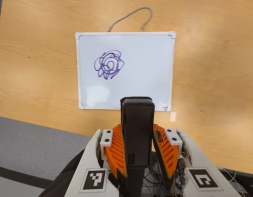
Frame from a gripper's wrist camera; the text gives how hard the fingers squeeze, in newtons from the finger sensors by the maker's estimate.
{"total": 4.1, "left": 2.6, "right": 5.5}